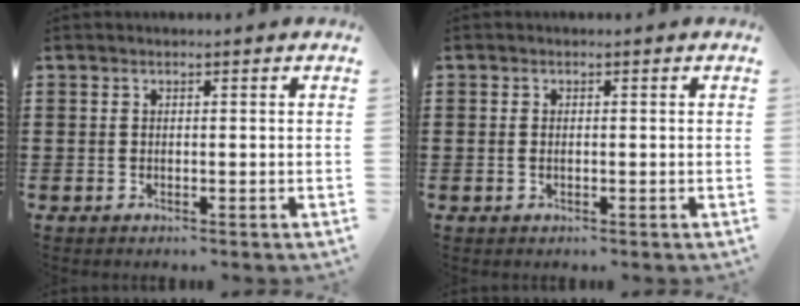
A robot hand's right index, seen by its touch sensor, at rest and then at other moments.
{"total": 0.8, "force": [0.0, 0.3, 0.8], "torque": [-0.018, -0.001, 0.001]}